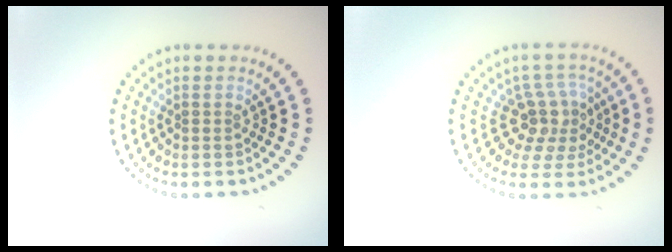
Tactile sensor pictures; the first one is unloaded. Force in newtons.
{"total": 3.8, "press": 2.8, "slide": 2.5}